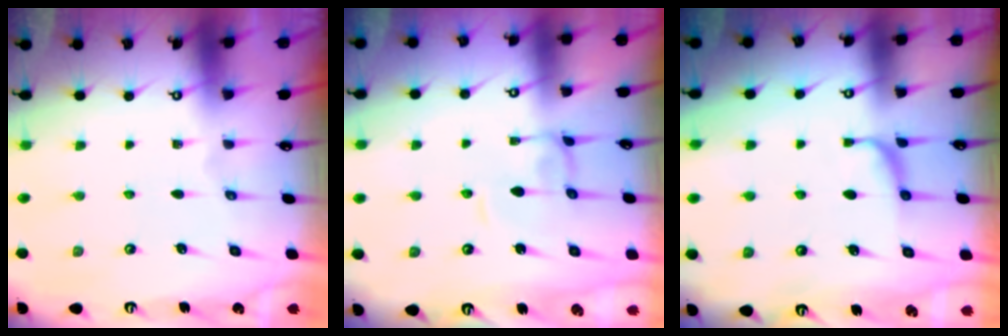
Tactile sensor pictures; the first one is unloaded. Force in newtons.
{"total": 2.1, "press": 2.1, "slide": 0.2}
{"total": 0.7, "press": 0.3, "slide": 0.6}